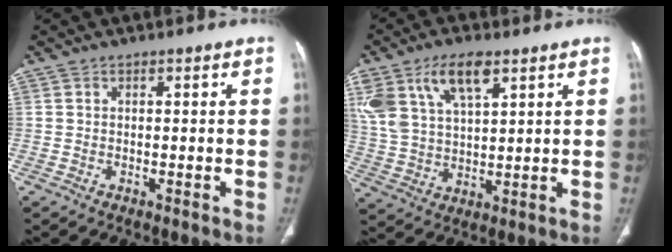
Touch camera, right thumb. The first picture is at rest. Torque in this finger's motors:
{"motor_torque": [-0.27, 2.22, 1.41, 0.88, 0.15]}